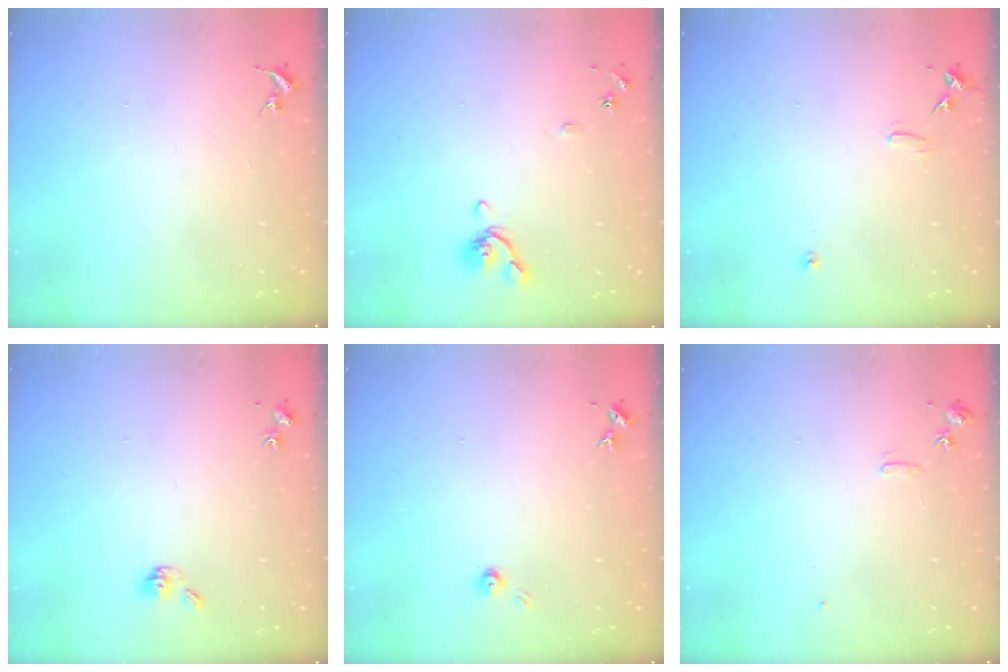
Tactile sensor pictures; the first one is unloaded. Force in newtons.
{"total": 7.9, "press": 7.7, "slide": 1.4}
{"total": 7.5, "press": 7.5, "slide": 0.6}
{"total": 5.8, "press": 5.3, "slide": 2.3}
{"total": 3.5, "press": 3.5, "slide": 0.4}
{"total": 6.2, "press": 6.2, "slide": 0.8}